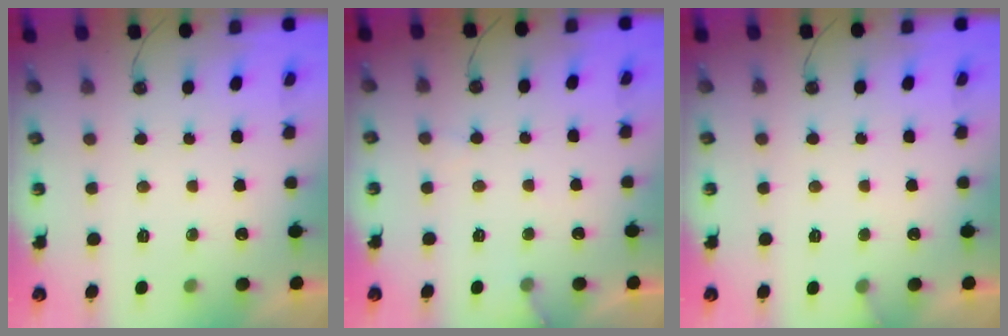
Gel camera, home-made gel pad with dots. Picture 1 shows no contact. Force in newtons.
{"total": 6.2, "press": 6.2, "slide": 0.5}
{"total": 4.5, "press": 4.5, "slide": 0.2}